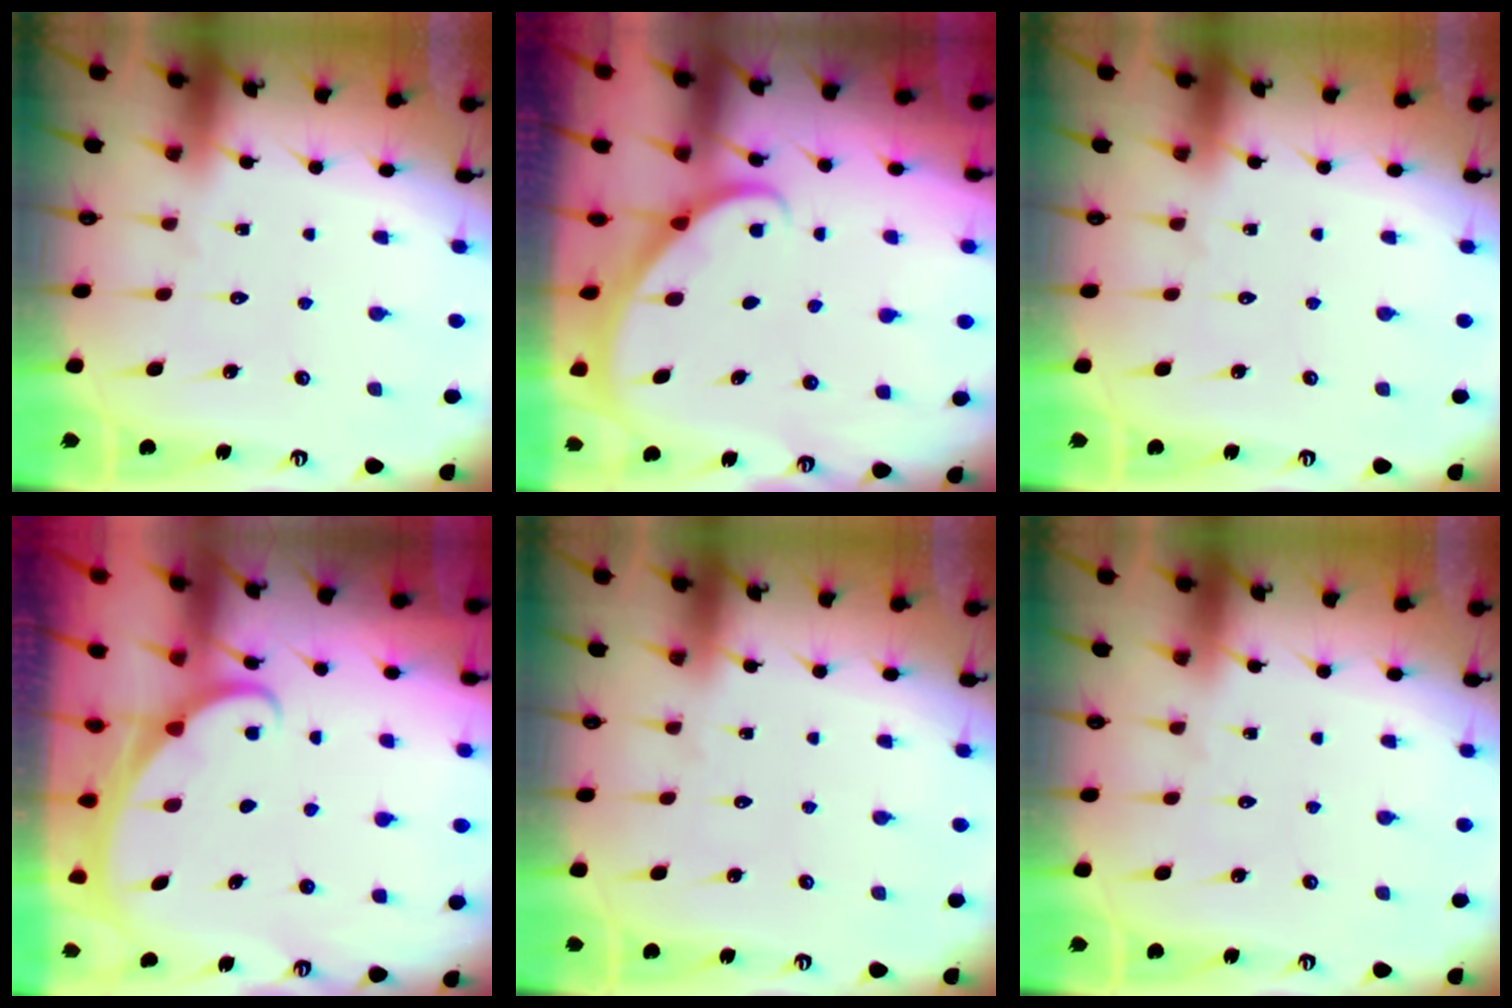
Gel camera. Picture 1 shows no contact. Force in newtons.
{"total": 2.1, "press": 2.1, "slide": 0.1}
{"total": 0.0}
{"total": 1.6, "press": 1.6, "slide": 0.1}
{"total": 0.0}
{"total": 0.0}